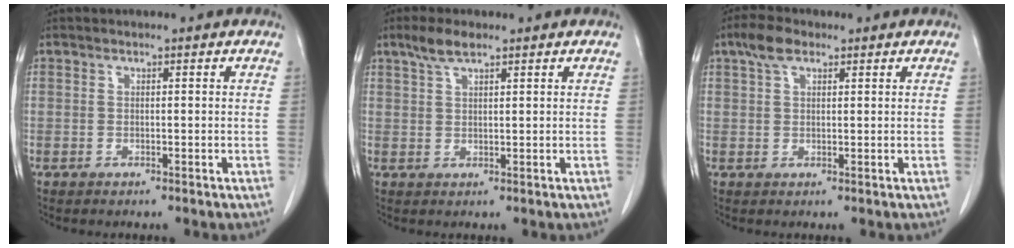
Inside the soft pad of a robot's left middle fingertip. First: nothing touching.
{"total": 3.4, "force": [2.5, 0.8, 2.2], "torque": [-0.053, 0.007, 0.052]}
{"total": 3.7, "force": [2.3, 1.7, 2.4], "torque": [-0.055, 0.015, 0.045]}